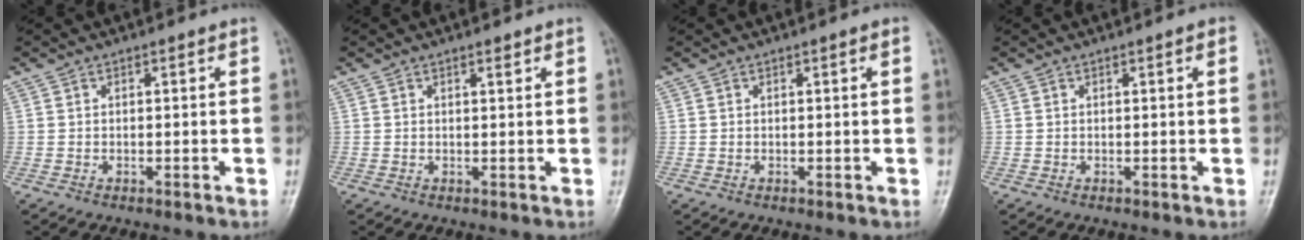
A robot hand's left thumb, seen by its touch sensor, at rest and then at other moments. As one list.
[{"total": 1.1, "force": [0.8, 0.2, 0.8], "torque": [-0.011, -0.005, 0.013]}, {"total": 0.8, "force": [0.3, 0.0, 0.8], "torque": [-0.014, 0.001, 0.004]}, {"total": 1.2, "force": [0.5, 0.2, 1.1], "torque": [-0.019, 0.002, 0.005]}]